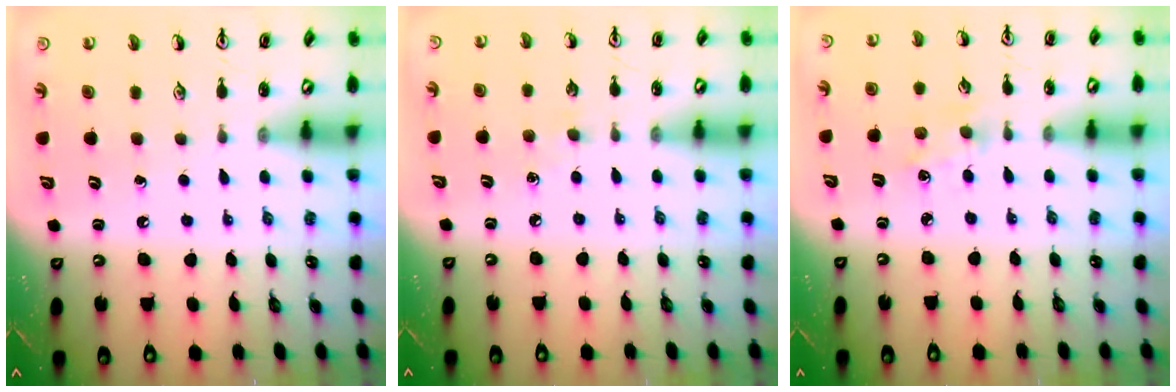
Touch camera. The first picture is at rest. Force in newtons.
{"total": 3.9, "press": 3.9, "slide": 0.6}
{"total": 2.1, "press": 2.0, "slide": 0.4}